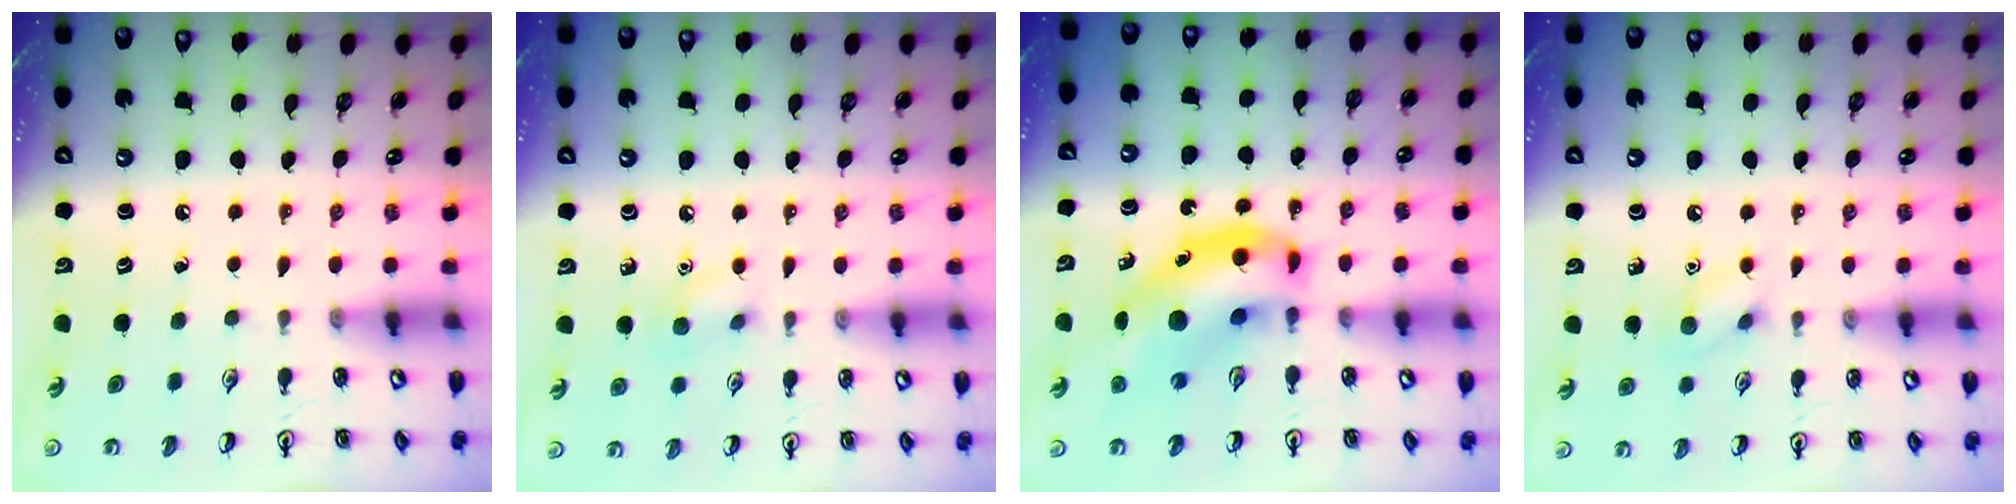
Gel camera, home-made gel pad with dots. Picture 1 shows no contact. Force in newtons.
{"total": 6.6, "press": 6.3, "slide": 2.0}
{"total": 14.0, "press": 13.4, "slide": 3.8}
{"total": 6.9, "press": 6.8, "slide": 1.3}